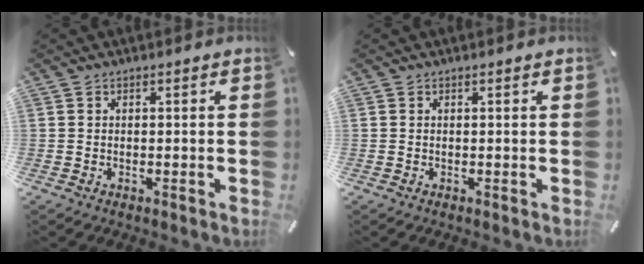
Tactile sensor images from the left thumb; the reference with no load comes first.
{"total": 0.0}